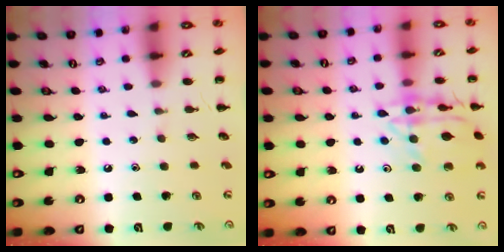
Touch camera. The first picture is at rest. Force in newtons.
{"total": 15.4, "press": 15.3, "slide": 0.3}